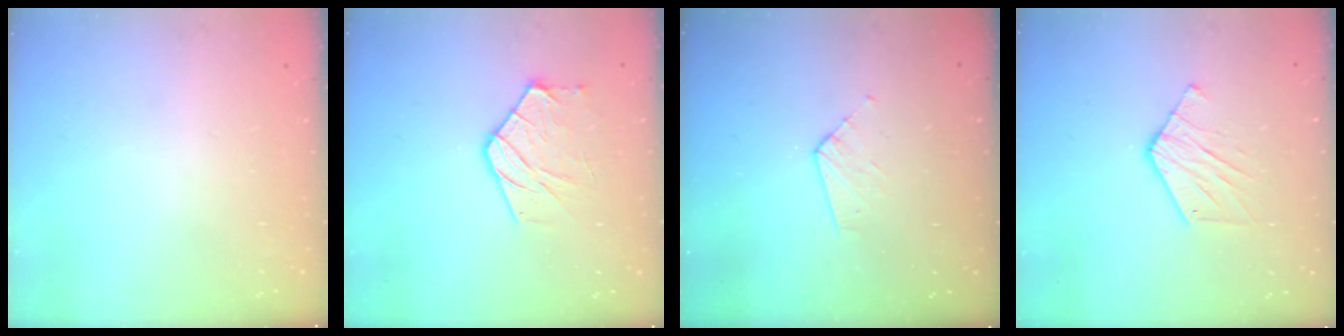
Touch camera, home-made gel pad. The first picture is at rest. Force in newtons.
{"total": 8.7, "press": 8.7, "slide": 0.2}
{"total": 3.1, "press": 3.1, "slide": 0.3}
{"total": 8.7, "press": 8.6, "slide": 0.6}